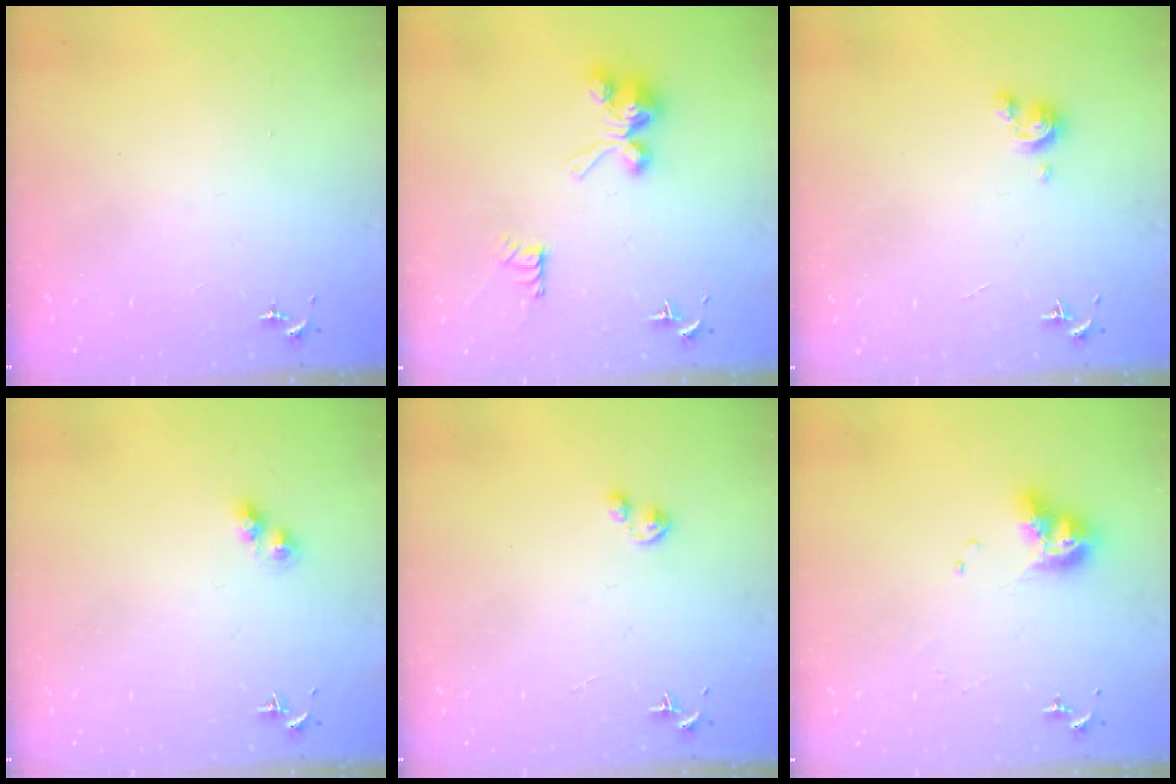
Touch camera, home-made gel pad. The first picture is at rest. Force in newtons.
{"total": 9.9, "press": 9.9, "slide": 0.4}
{"total": 3.1, "press": 3.1, "slide": 0.3}
{"total": 4.5, "press": 4.5, "slide": 0.2}
{"total": 2.9, "press": 2.9, "slide": 0.5}
{"total": 10.6, "press": 10.5, "slide": 1.3}